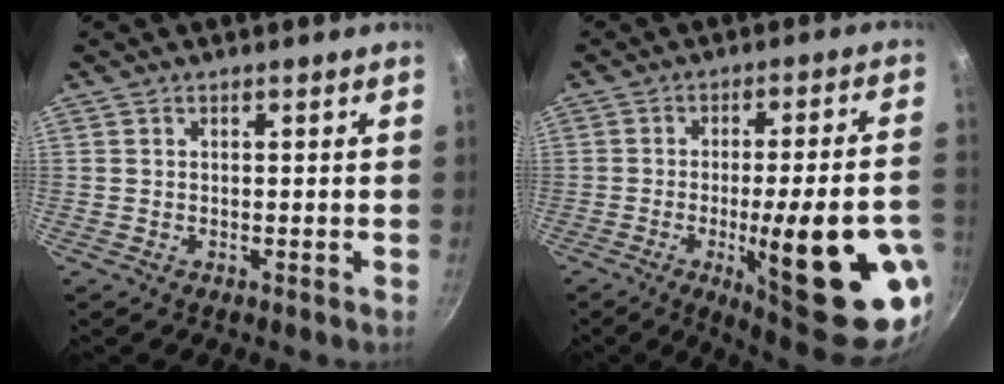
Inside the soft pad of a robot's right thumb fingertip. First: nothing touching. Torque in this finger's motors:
{"motor_torque": [2.59, 2.42, 2.39, -0.38, 0.53]}